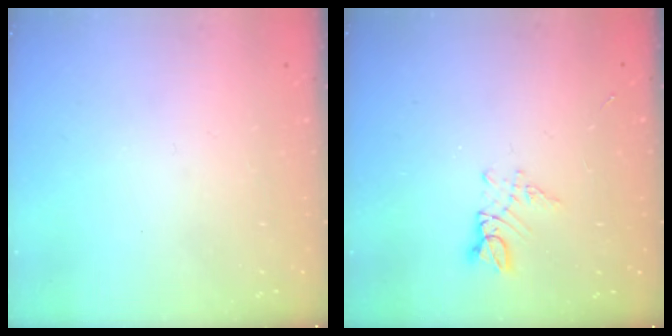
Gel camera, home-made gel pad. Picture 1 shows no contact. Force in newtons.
{"total": 3.7, "press": 3.7, "slide": 0.5}